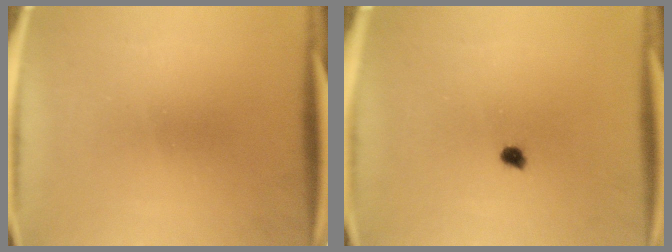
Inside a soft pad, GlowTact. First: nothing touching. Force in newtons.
{"total": 1.4}